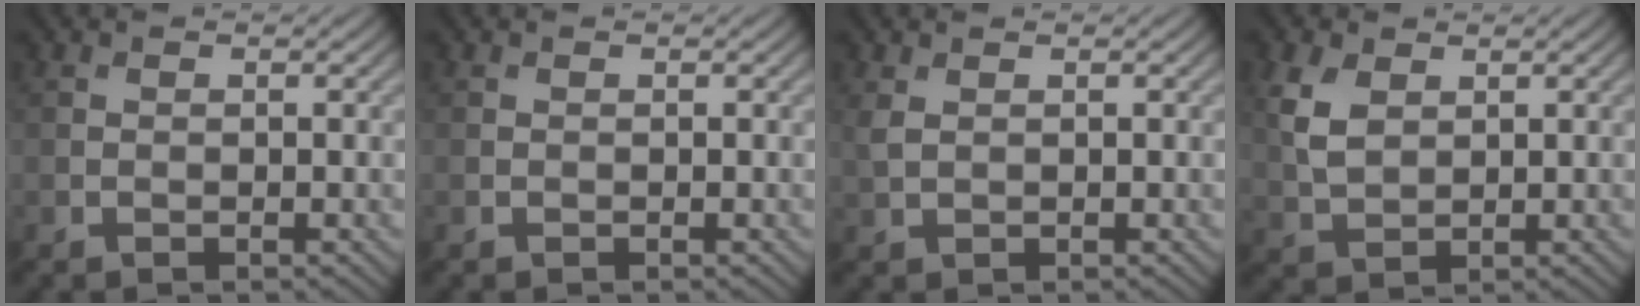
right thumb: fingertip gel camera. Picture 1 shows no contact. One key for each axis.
{"total": 0.0}
{"total": 1.4, "fx": 0.6, "fy": 0.7, "fz": 1.0, "tx": -0.033, "ty": 0.002, "tz": 0.014}
{"total": 4.7, "fx": 1.7, "fy": 3.0, "fz": 3.1, "tx": -0.089, "ty": 0.003, "tz": 0.036}